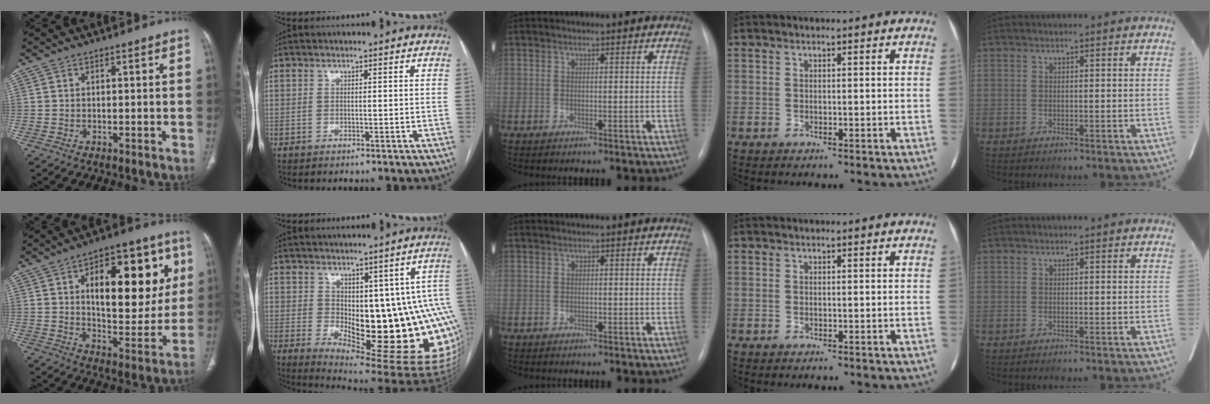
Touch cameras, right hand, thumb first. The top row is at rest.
{"thumb": {"total": 23.4, "force": [6.5, 11.4, 19.3], "torque": [-0.215, -0.013, 0.096]}, "index": {"total": 19.5, "force": [-2.1, 7.0, 18.1], "torque": [-0.152, 0.013, -0.003]}}